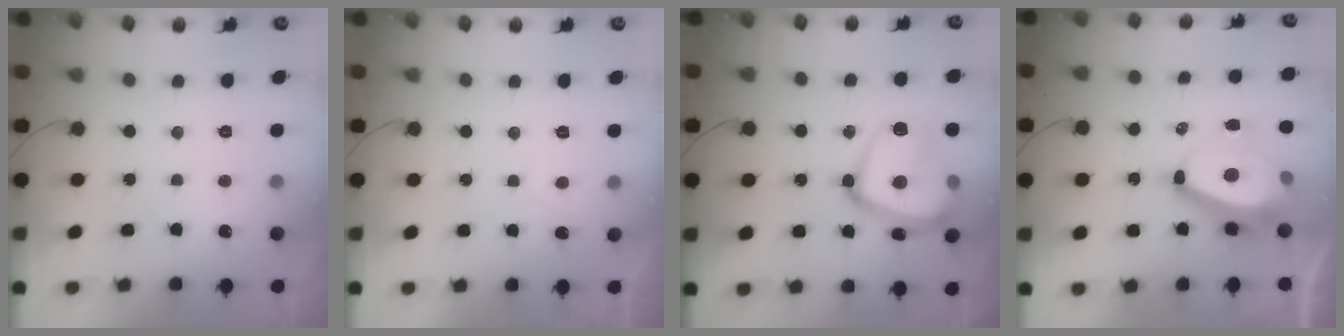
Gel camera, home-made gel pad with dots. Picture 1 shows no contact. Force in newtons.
{"total": 0.9, "press": 0.7, "slide": 0.6}
{"total": 21.7, "press": 21.6, "slide": 1.9}
{"total": 10.7, "press": 10.2, "slide": 3.1}